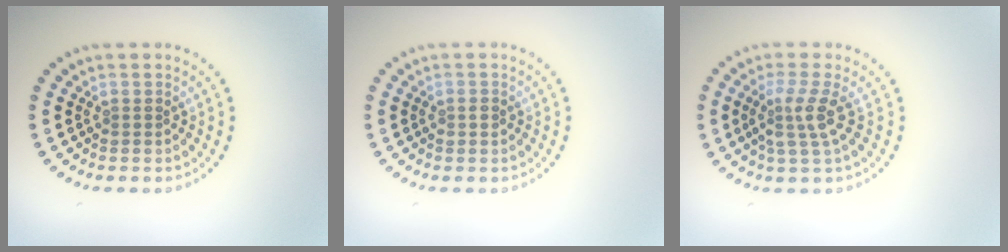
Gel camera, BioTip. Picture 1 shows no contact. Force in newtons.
{"total": 1.3, "press": 1.2, "slide": 0.3}
{"total": 2.8, "press": 2.1, "slide": 1.8}